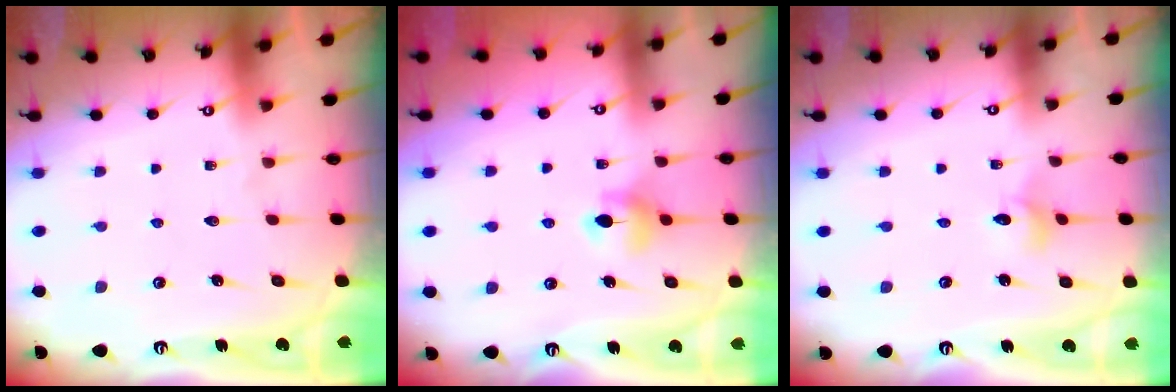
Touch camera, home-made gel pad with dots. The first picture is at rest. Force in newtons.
{"total": 6.2, "press": 6.1, "slide": 0.8}
{"total": 3.4, "press": 3.4, "slide": 0.3}